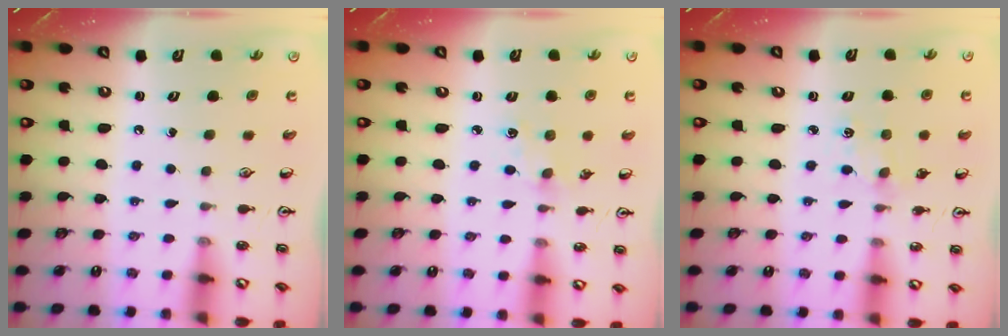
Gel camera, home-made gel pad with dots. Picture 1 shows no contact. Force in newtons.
{"total": 3.7, "press": 3.7, "slide": 0.5}
{"total": 1.4, "press": 1.3, "slide": 0.3}